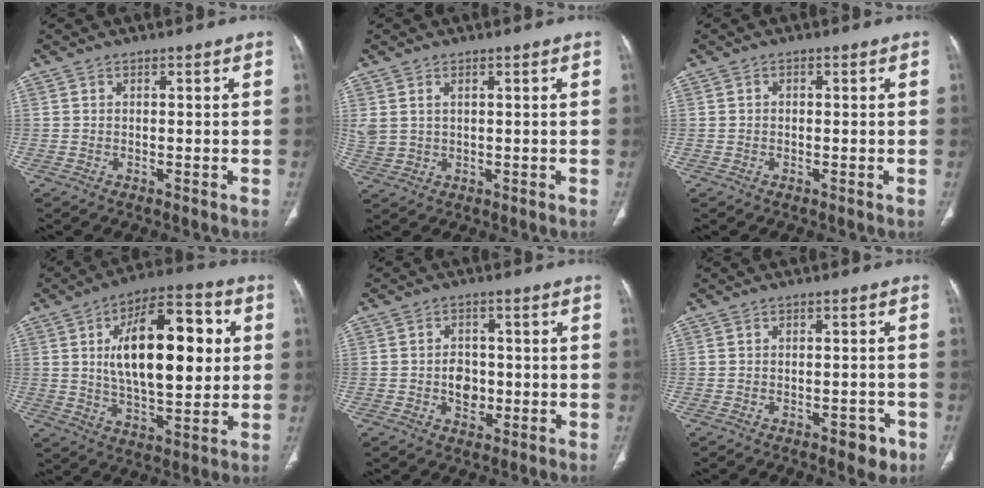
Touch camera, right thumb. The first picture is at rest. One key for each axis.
{"total": 3.8, "fx": 1.3, "fy": 2.5, "fz": 2.6, "tx": -0.066, "ty": 0.001, "tz": 0.037}
{"total": 0.7, "fx": 0.0, "fy": 0.6, "fz": 0.3, "tx": -0.003, "ty": 0.002, "tz": -0.002}
{"total": 21.4, "fx": 3.9, "fy": 9.9, "fz": 18.6, "tx": -0.262, "ty": 0.003, "tz": 0.060}
{"total": 4.8, "fx": -0.8, "fy": 3.6, "fz": 3.0, "tx": -0.025, "ty": 0.006, "tz": -0.011}
{"total": 4.2, "fx": -2.3, "fy": 2.2, "fz": 2.8, "tx": -0.019, "ty": 0.011, "tz": -0.025}